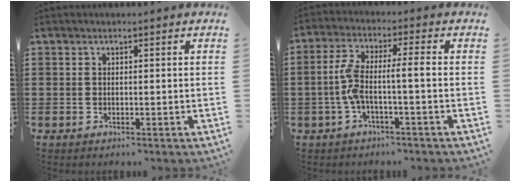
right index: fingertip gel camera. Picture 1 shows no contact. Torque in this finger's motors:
{"motor_torque": [1.14, -0.57, 0.60, 0.19]}